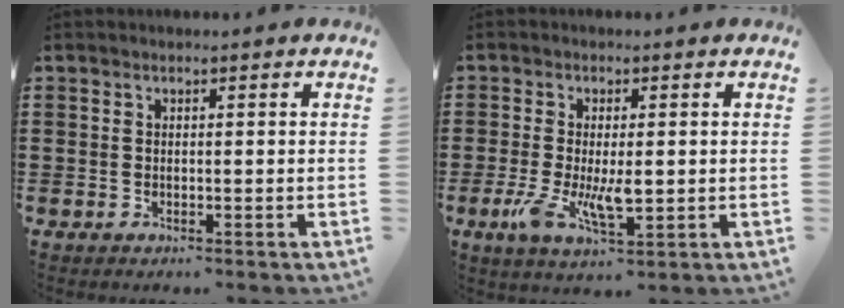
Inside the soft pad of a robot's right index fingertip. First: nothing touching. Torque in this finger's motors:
{"motor_torque": [0.86, -0.50, 0.68, 0.13]}